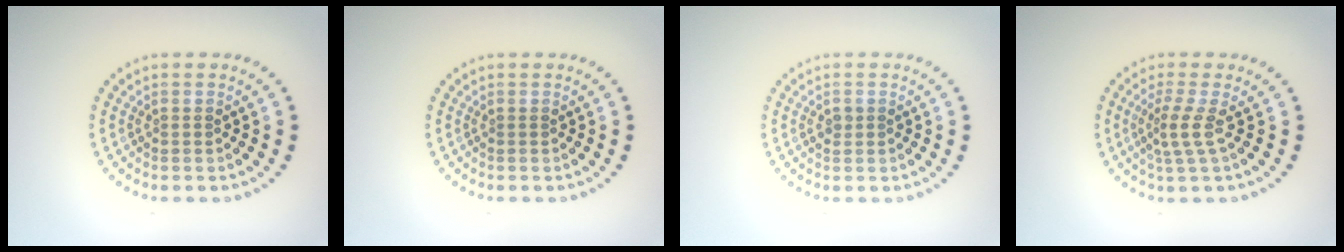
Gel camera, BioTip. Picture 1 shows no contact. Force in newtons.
{"total": 0.0}
{"total": 0.9, "press": 0.9, "slide": 0.1}
{"total": 2.4, "press": 1.6, "slide": 1.8}